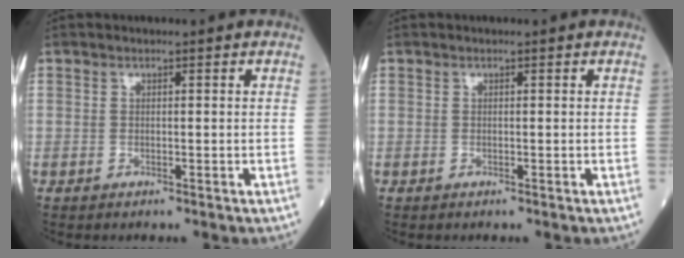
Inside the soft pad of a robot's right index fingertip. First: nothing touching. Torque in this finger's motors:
{"motor_torque": [0.00, 0.00, 0.00, 0.00]}